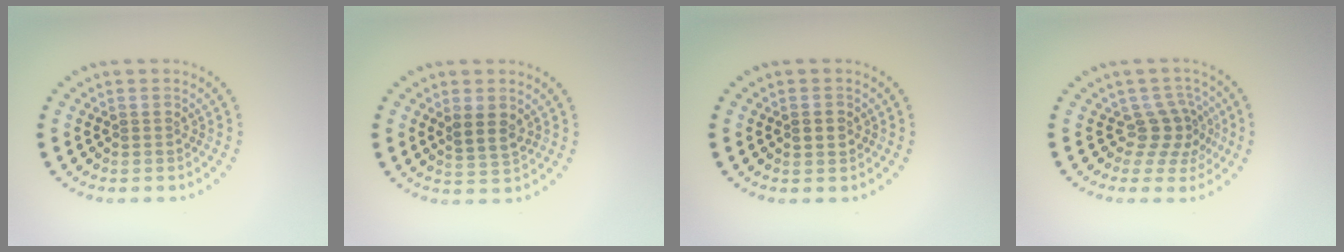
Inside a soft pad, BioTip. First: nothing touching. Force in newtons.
{"total": 2.2, "press": 2.0, "slide": 0.9}
{"total": 0.8, "press": 0.8, "slide": 0.2}
{"total": 3.0, "press": 2.2, "slide": 2.0}